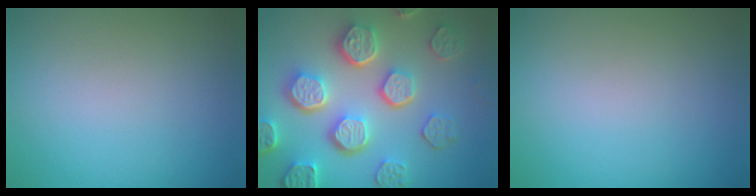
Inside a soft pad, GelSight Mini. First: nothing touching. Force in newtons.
{"total": 7.9, "press": 6.0, "slide": 5.2}
{"total": 0.0}